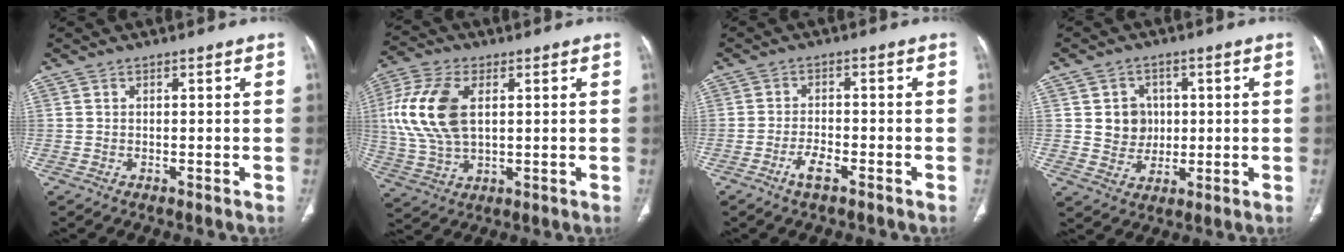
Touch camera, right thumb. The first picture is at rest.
{"total": 14.2, "force": [2.8, 8.1, 11.3], "torque": [-0.251, 0.003, 0.055]}
{"total": 3.7, "force": [-2.3, 1.2, 2.7], "torque": [-0.055, 0.015, -0.043]}
{"total": 6.5, "force": [0.9, 6.0, 2.3], "torque": [-0.004, 0.001, 0.019]}